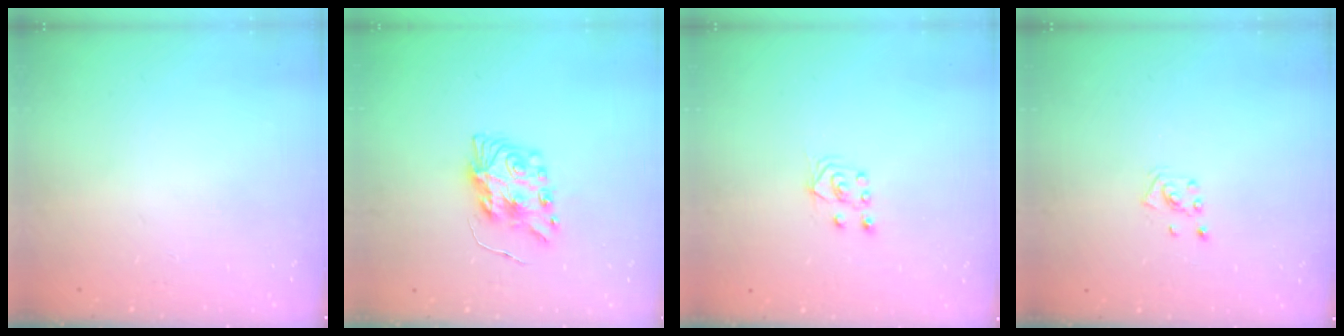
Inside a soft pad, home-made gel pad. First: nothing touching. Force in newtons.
{"total": 8.7, "press": 8.7, "slide": 0.3}
{"total": 4.3, "press": 4.3, "slide": 0.6}
{"total": 2.2, "press": 2.2, "slide": 0.3}